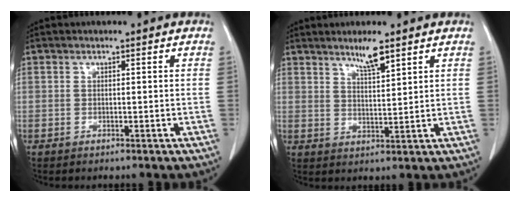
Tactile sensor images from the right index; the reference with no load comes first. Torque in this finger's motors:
{"motor_torque": [0.09, 0.10, 0.02, 0.05]}